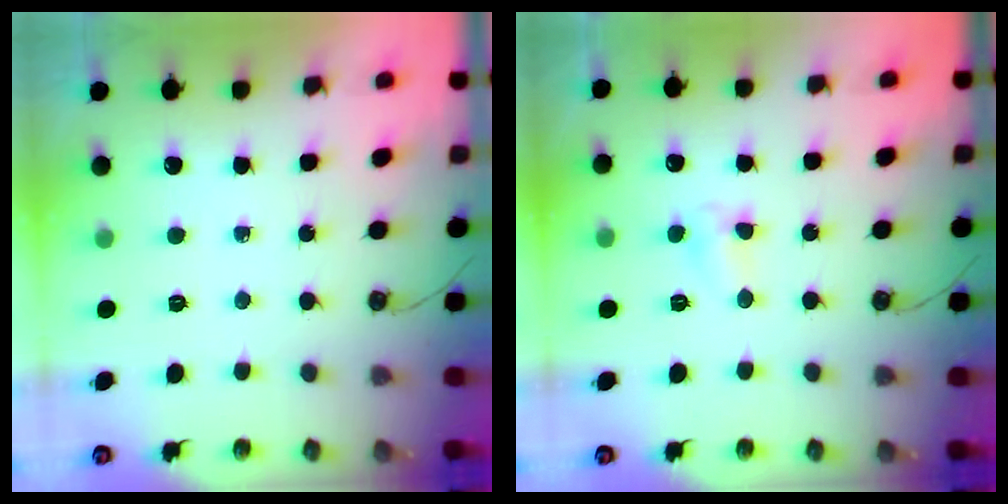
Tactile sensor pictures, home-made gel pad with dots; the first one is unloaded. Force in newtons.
{"total": 5.0, "press": 5.0, "slide": 0.5}